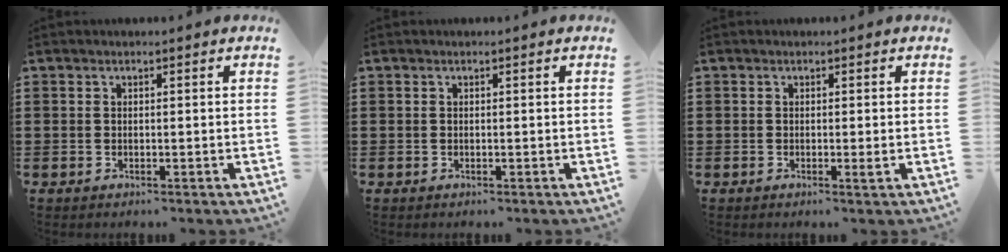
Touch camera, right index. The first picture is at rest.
{"total": 0.0}
{"total": 1.1, "force": [-0.2, -0.1, 1.1], "torque": [-0.019, -0.007, -0.003]}